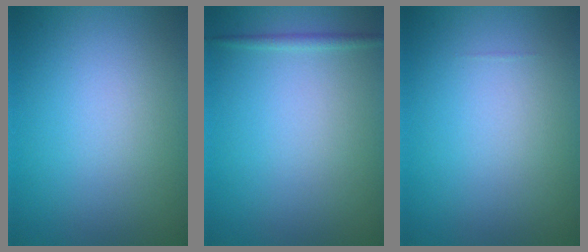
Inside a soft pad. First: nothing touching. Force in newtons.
{"total": 0.8, "press": 0.8, "slide": 0.1}
{"total": 0.0}